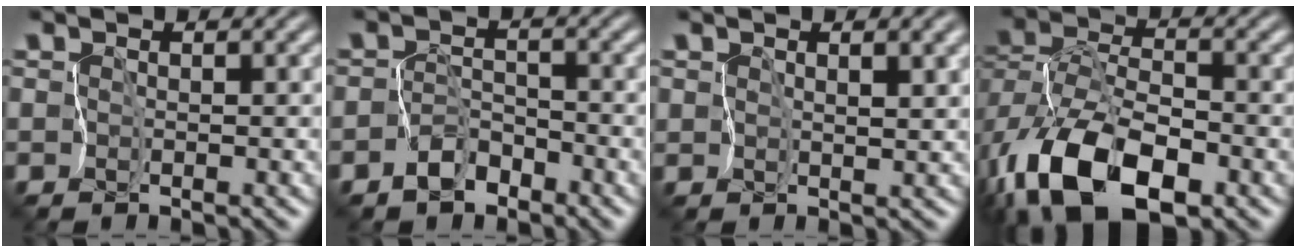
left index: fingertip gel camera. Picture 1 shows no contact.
{"total": 2.0, "force": [-1.6, 1.1, 0.4], "torque": [0.000, 0.008, -0.029]}
{"total": 3.0, "force": [1.7, 1.4, 2.0], "torque": [-0.019, 0.005, 0.033]}
{"total": 11.5, "force": [-6.1, 5.6, 8.0], "torque": [-0.168, -0.004, -0.119]}